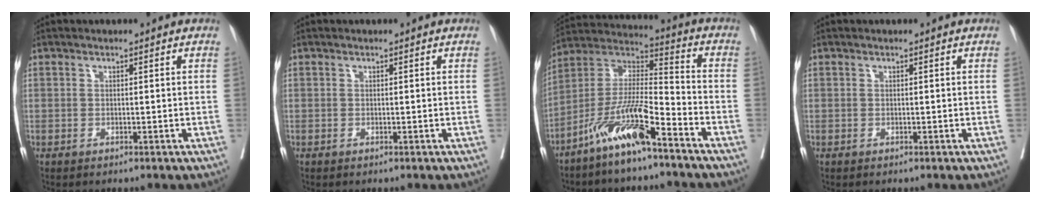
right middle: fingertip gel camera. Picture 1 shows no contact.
{"total": 0.0}
{"total": 12.6, "force": [-8.4, 1.3, 9.4], "torque": [-0.192, -0.004, -0.164]}
{"total": 0.0}